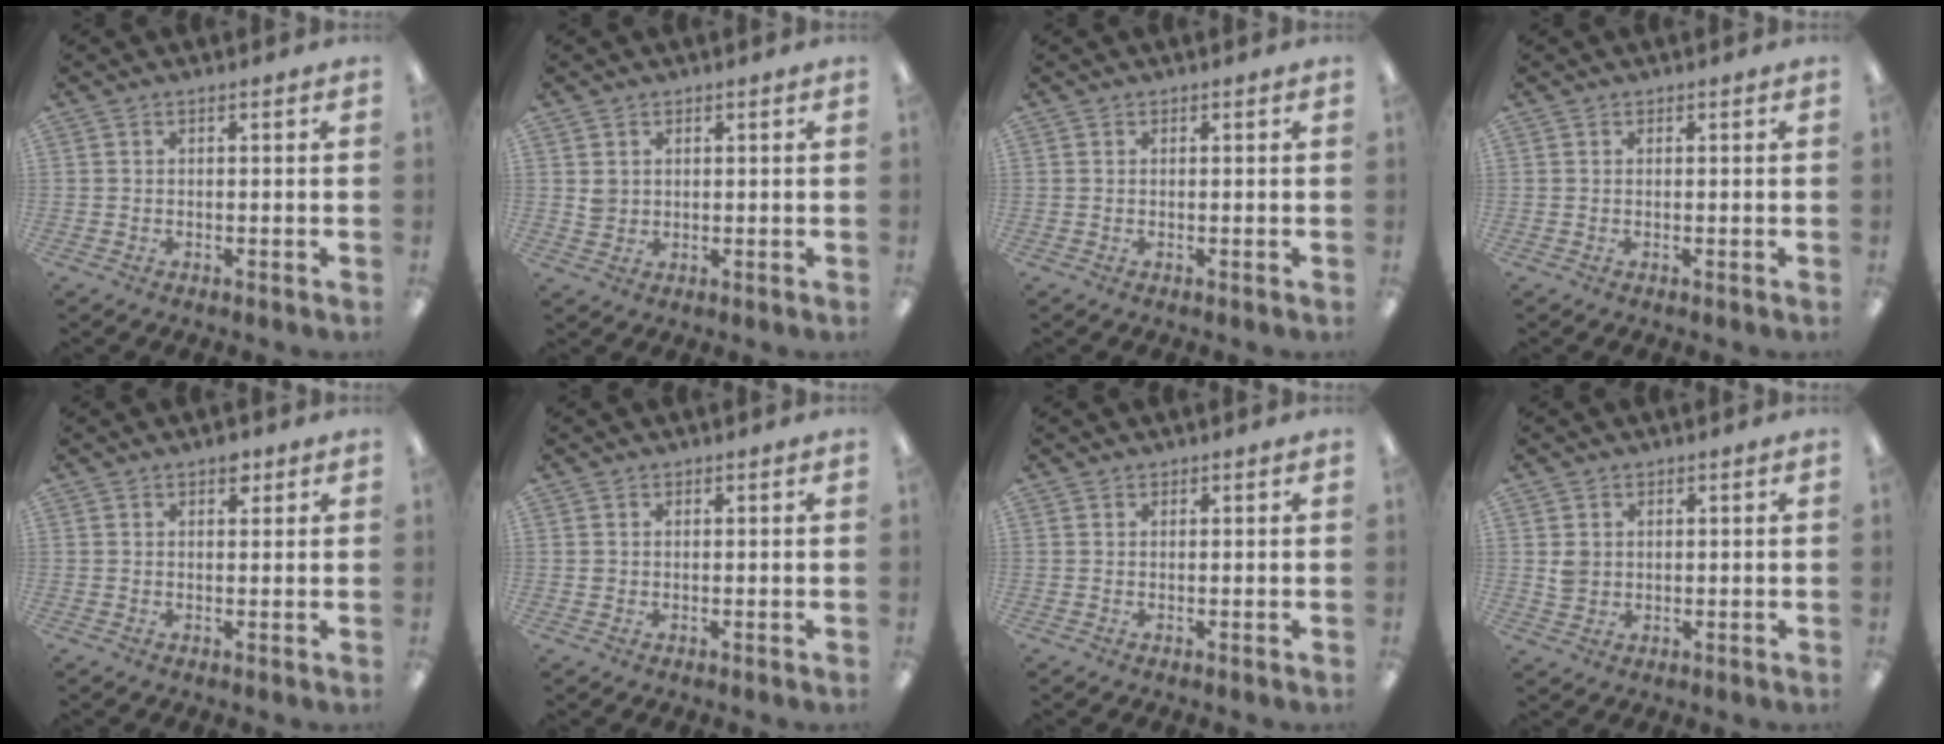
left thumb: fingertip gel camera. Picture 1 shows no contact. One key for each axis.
{"total": 2.7, "fx": 1.0, "fy": 2.4, "fz": 0.3, "tx": -0.004, "ty": -0.001, "tz": 0.017}
{"total": 0.0}
{"total": 0.0}
{"total": 2.7, "fx": 1.7, "fy": 1.5, "fz": 1.4, "tx": -0.005, "ty": -0.006, "tz": 0.025}
{"total": 1.0, "fx": 0.3, "fy": 0.9, "fz": 0.0, "tx": -0.001, "ty": 0.006, "tz": 0.004}
{"total": 0.6, "fx": 0.5, "fy": 0.3, "fz": -0.1, "tx": 0.002, "ty": 0.001, "tz": 0.010}
{"total": 3.4, "fx": 0.9, "fy": 3.2, "fz": 1.0, "tx": -0.007, "ty": 0.000, "tz": 0.013}